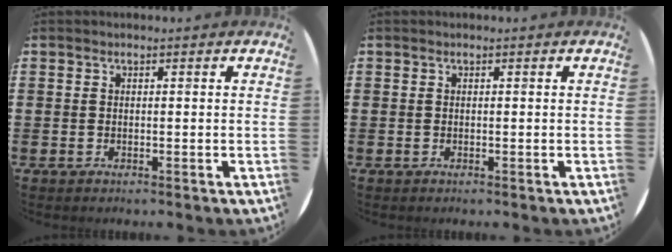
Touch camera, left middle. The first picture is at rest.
{"total": 0.0}